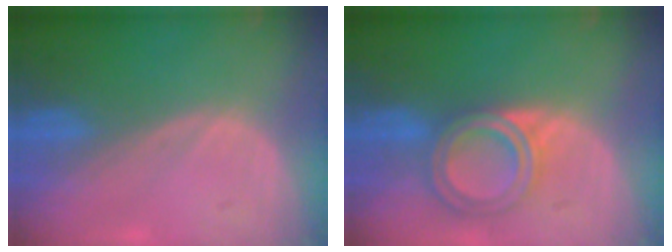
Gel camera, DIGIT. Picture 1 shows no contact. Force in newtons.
{"total": 6.9, "press": 6.1, "slide": 3.1}